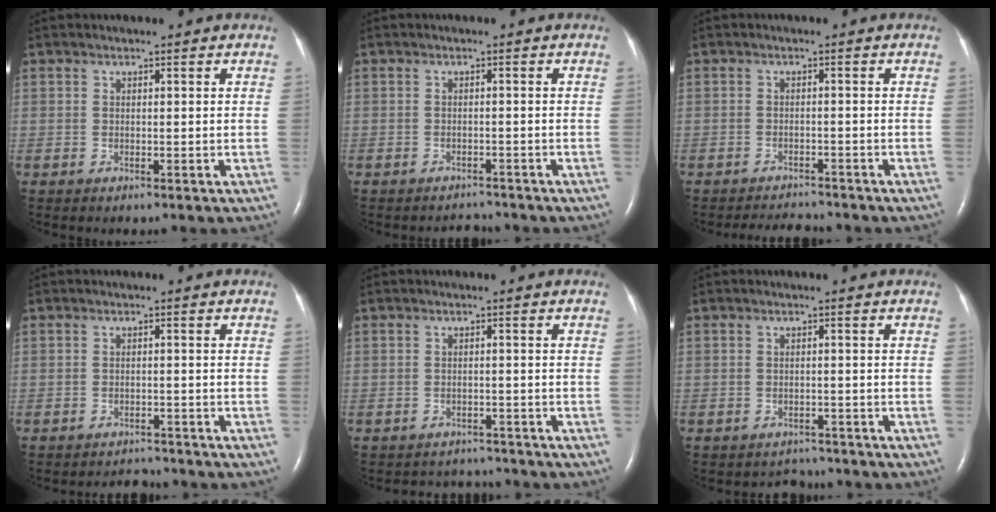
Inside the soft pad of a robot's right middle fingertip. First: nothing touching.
{"total": 2.2, "force": [-2.1, 0.4, -0.3], "torque": [0.001, -0.008, -0.029]}
{"total": 3.9, "force": [-3.9, 0.4, 0.2], "torque": [-0.009, -0.009, -0.059]}
{"total": 3.1, "force": [-3.0, 0.5, -0.4], "torque": [0.000, -0.006, -0.044]}
{"total": 4.3, "force": [-4.1, 1.0, -0.7], "torque": [0.004, 0.009, -0.057]}
{"total": 2.9, "force": [-2.6, 1.1, -0.6], "torque": [0.000, 0.004, -0.037]}